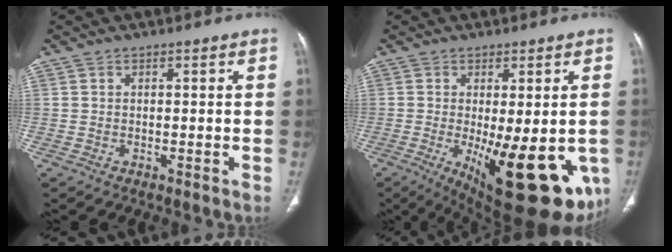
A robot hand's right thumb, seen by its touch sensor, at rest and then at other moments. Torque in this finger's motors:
{"motor_torque": [0.52, 2.18, 0.83, 0.01, 0.43]}